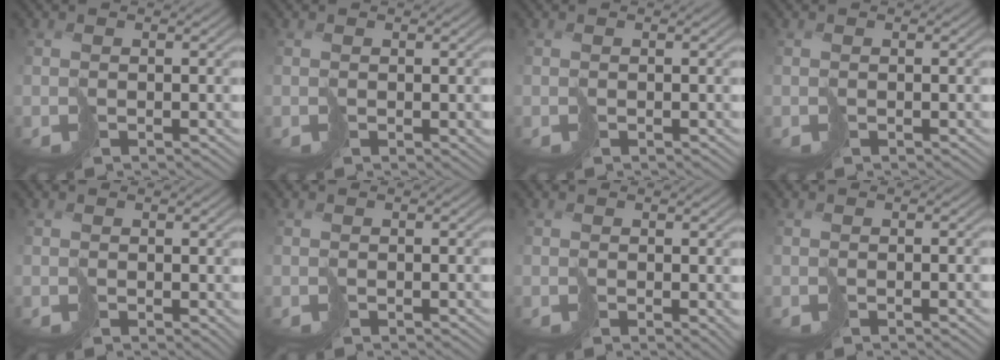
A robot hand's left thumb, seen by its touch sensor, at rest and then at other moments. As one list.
[{"total": 0.9, "force": [0.3, 0.7, 0.6], "torque": [-0.012, -0.001, 0.006]}, {"total": 0.0}, {"total": 0.0}, {"total": 0.9, "force": [0.7, 0.5, 0.4], "torque": [-0.012, -0.001, 0.014]}, {"total": 0.0}, {"total": 1.6, "force": [0.4, 0.9, 1.3], "torque": [-0.021, -0.002, 0.008]}, {"total": 0.5, "force": [-0.3, 0.0, 0.4], "torque": [-0.006, 0.003, -0.003]}]